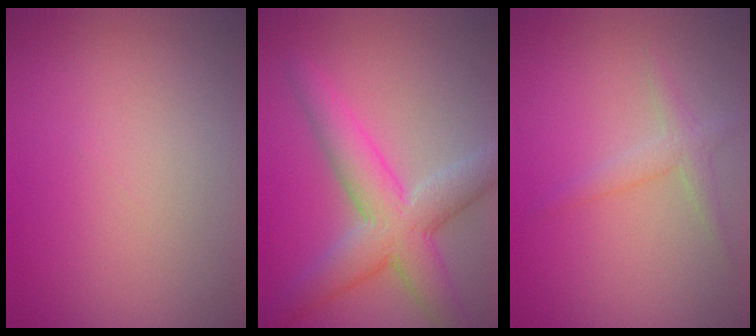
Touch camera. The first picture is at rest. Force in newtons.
{"total": 6.6, "press": 6.6, "slide": 0.2}
{"total": 1.8, "press": 1.8, "slide": 0.1}